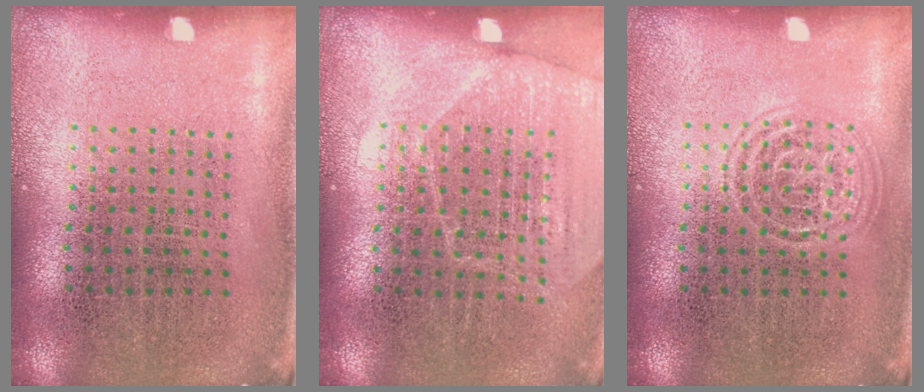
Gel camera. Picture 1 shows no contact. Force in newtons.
{"total": 1.6, "press": 1.5, "slide": 0.3}
{"total": 1.4, "press": 1.3, "slide": 0.2}